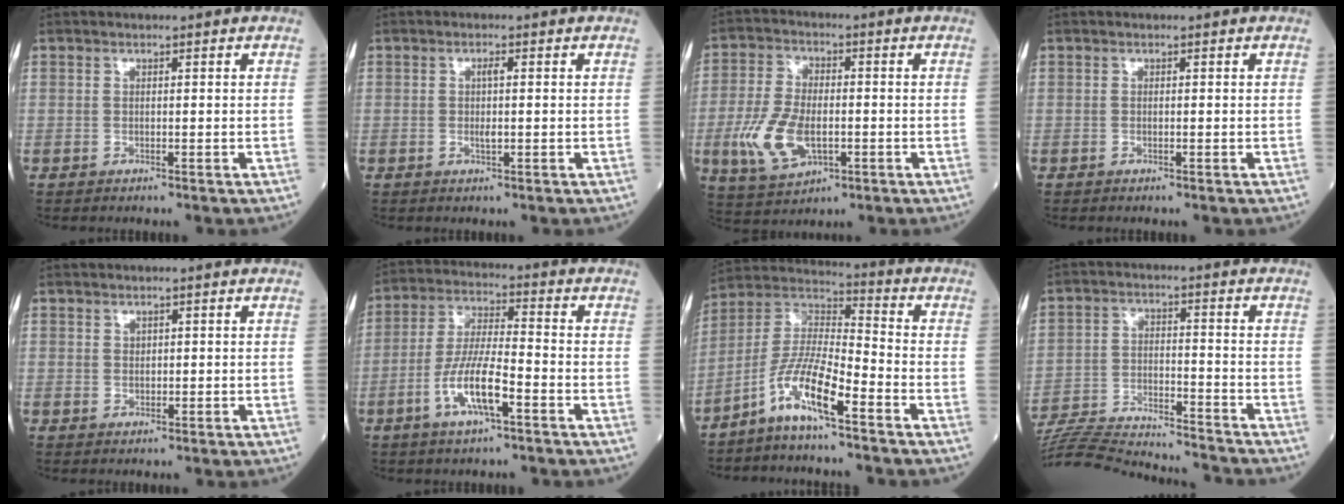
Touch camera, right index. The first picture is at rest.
{"total": 1.7, "force": [0.1, 0.3, 1.7], "torque": [-0.032, 0.000, 0.004]}
{"total": 10.5, "force": [-2.6, 5.3, 8.7], "torque": [-0.196, -0.002, -0.043]}
{"total": 0.0}
{"total": 1.0, "force": [0.5, 0.8, 0.4], "torque": [-0.001, -0.003, 0.008]}
{"total": 9.3, "force": [-3.7, 1.9, 8.3], "torque": [-0.165, -0.002, -0.071]}
{"total": 9.9, "force": [-5.9, 1.1, 7.9], "torque": [-0.167, 0.001, -0.124]}
{"total": 19.4, "force": [-18.5, 1.2, 5.6], "torque": [-0.123, -0.016, -0.287]}